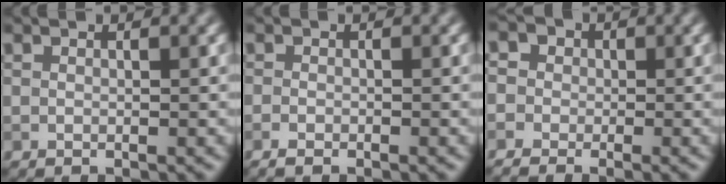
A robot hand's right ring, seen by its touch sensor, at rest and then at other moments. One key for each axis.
{"total": 1.7, "fx": -1.2, "fy": 0.5, "fz": 1.2, "tx": -0.027, "ty": 0.000, "tz": -0.015}
{"total": 3.5, "fx": -1.2, "fy": 2.9, "fz": 1.6, "tx": -0.023, "ty": 0.015, "tz": -0.029}